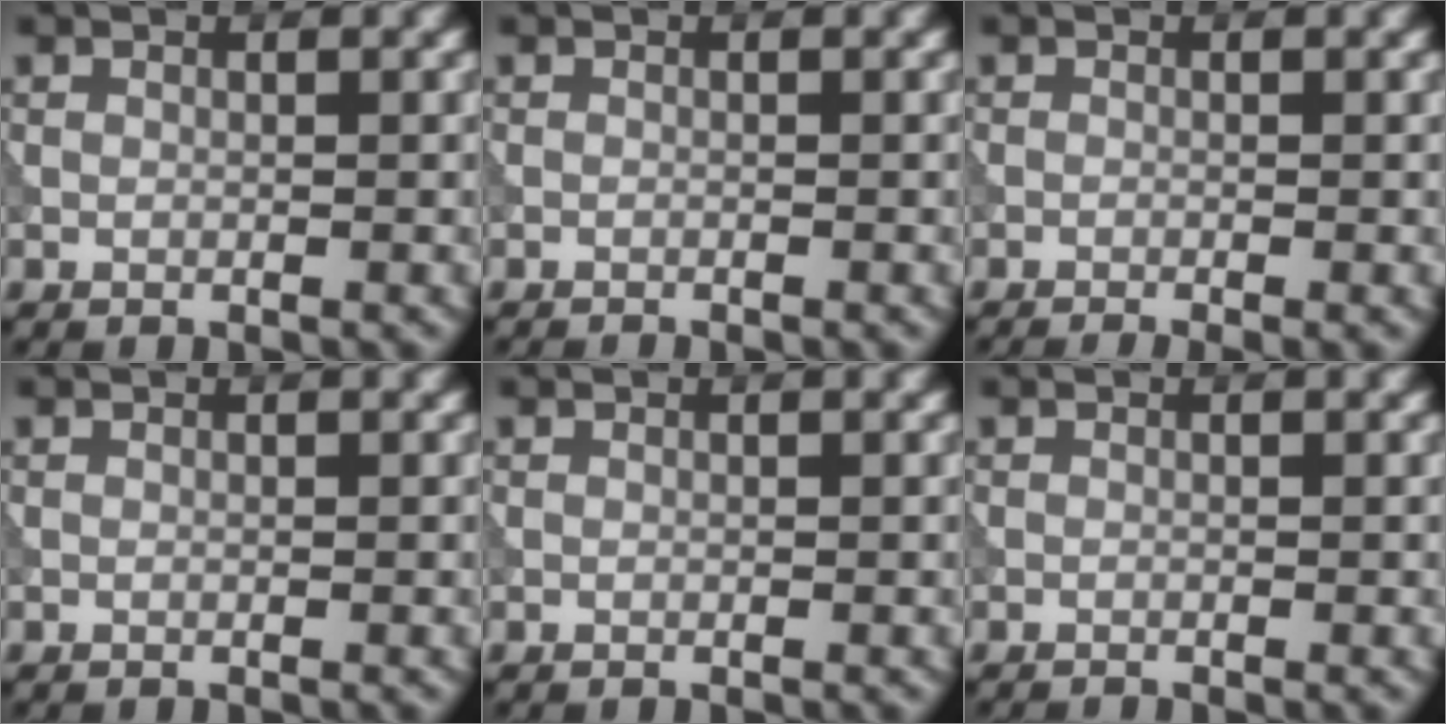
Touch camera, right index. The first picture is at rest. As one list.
[{"total": 0.8, "force": [-0.8, 0.2, 0.3], "torque": [0.003, -0.002, -0.015]}, {"total": 2.0, "force": [-1.1, 0.5, 1.5], "torque": [-0.014, -0.007, -0.019]}, {"total": 0.0}, {"total": 0.0}, {"total": 0.5, "force": [-0.4, 0.1, 0.3], "torque": [0.002, -0.003, -0.010]}]